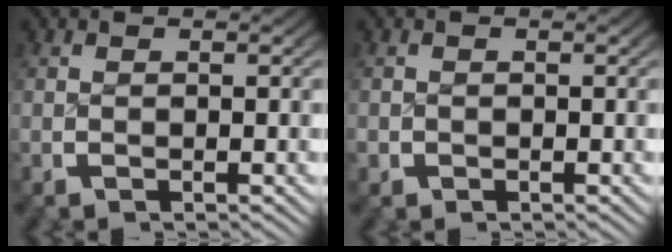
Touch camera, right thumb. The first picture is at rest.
{"total": 0.9, "force": [-0.4, 0.8, 0.0], "torque": [-0.004, -0.008, -0.006]}